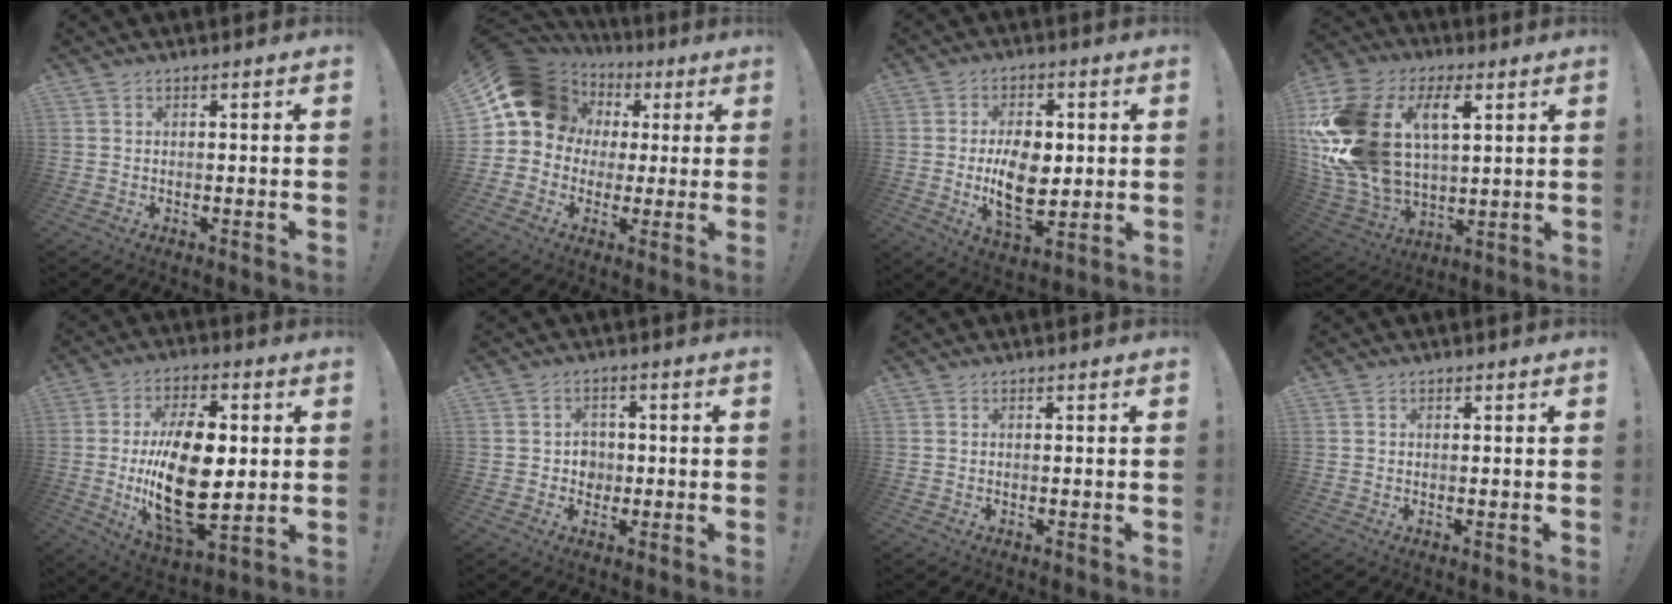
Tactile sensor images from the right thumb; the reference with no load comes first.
{"total": 15.7, "force": [4.4, 13.4, 6.9], "torque": [-0.097, -0.012, 0.102]}
{"total": 12.8, "force": [-0.3, 7.9, 10.1], "torque": [-0.165, -0.008, -0.007]}
{"total": 25.8, "force": [7.6, 17.2, 17.7], "torque": [-0.358, -0.029, 0.152]}
{"total": 23.3, "force": [0.0, 12.0, 20.0], "torque": [-0.362, -0.015, 0.001]}
{"total": 4.4, "force": [-0.2, 4.1, 1.4], "torque": [-0.011, -0.003, -0.007]}
{"total": 0.0}
{"total": 0.0}